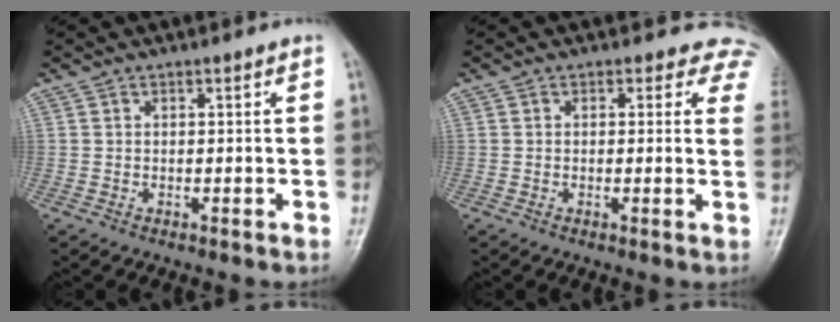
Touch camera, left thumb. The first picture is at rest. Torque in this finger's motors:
{"motor_torque": [0.15, -0.23, 0.27, -0.08, 0.02]}